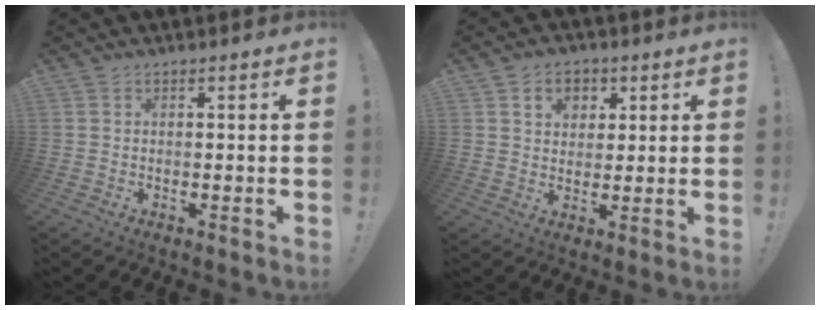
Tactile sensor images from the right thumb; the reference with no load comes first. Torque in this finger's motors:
{"motor_torque": [-0.11, 0.11, 0.00, 0.00, 0.00]}